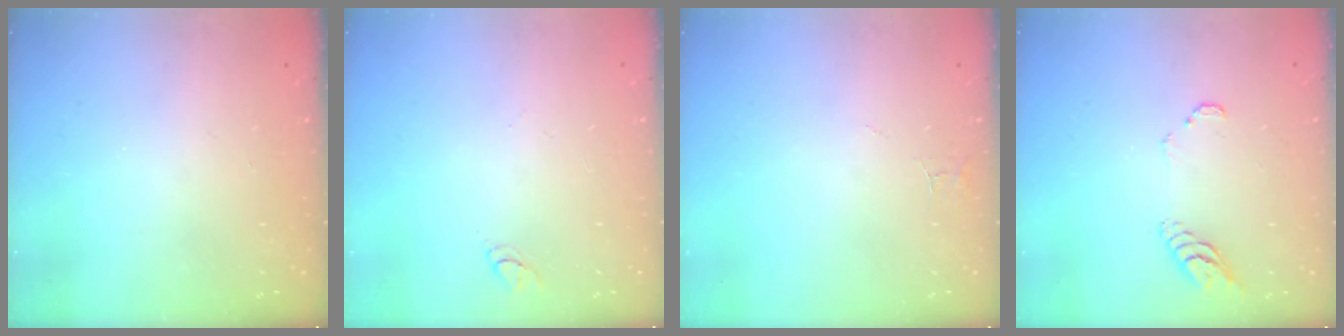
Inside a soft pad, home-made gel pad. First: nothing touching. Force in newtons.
{"total": 2.8, "press": 2.8, "slide": 0.3}
{"total": 3.5, "press": 3.5, "slide": 0.2}
{"total": 5.4, "press": 5.4, "slide": 0.4}